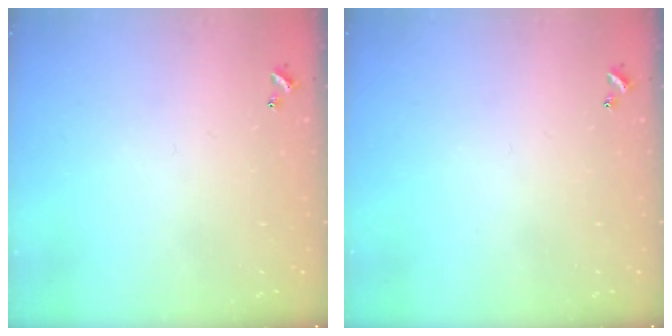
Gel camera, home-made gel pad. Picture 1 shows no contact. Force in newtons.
{"total": 0.0}